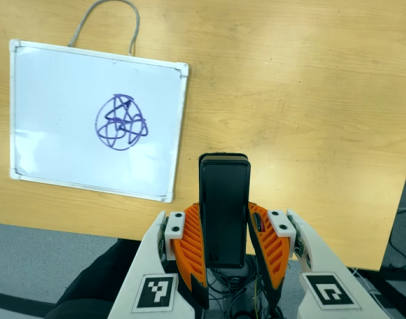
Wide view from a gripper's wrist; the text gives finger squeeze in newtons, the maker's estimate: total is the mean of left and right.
{"total": 3.9, "left": 2.4, "right": 5.4}